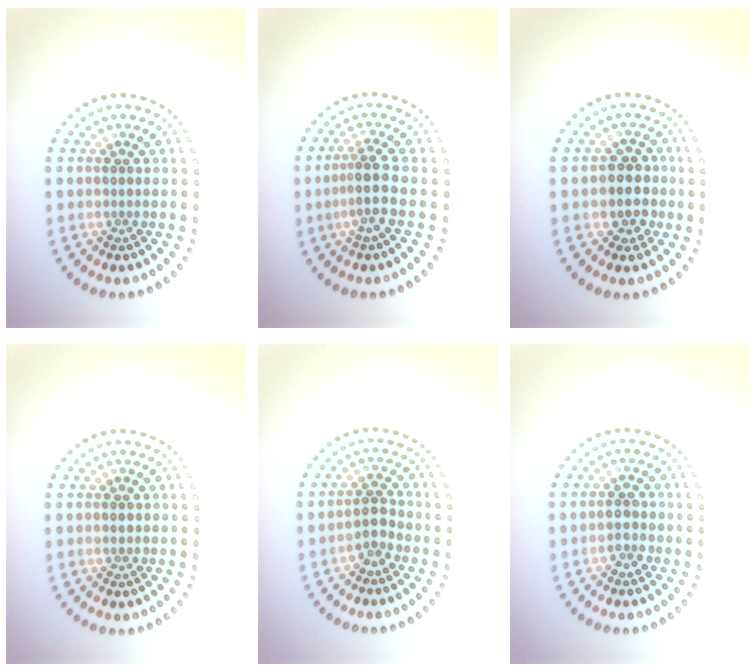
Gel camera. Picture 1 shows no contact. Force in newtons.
{"total": 2.9, "press": 2.0, "slide": 2.0}
{"total": 3.0, "press": 2.8, "slide": 1.1}
{"total": 0.9, "press": 0.9, "slide": 0.1}
{"total": 2.0, "press": 1.8, "slide": 0.9}
{"total": 1.8, "press": 1.8, "slide": 0.2}